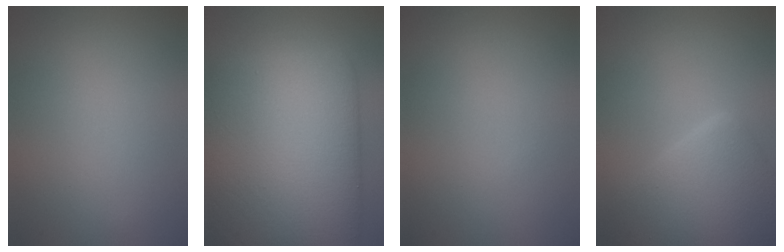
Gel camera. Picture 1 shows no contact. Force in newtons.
{"total": 14.1, "press": 14.1, "slide": 0.2}
{"total": 0.0}
{"total": 7.6, "press": 7.6, "slide": 0.3}